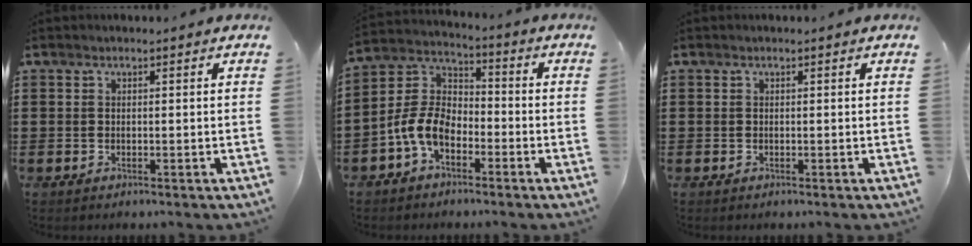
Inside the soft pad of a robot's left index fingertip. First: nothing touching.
{"total": 7.9, "force": [-4.4, 4.5, 4.8], "torque": [-0.134, 0.000, -0.097]}
{"total": 0.0}